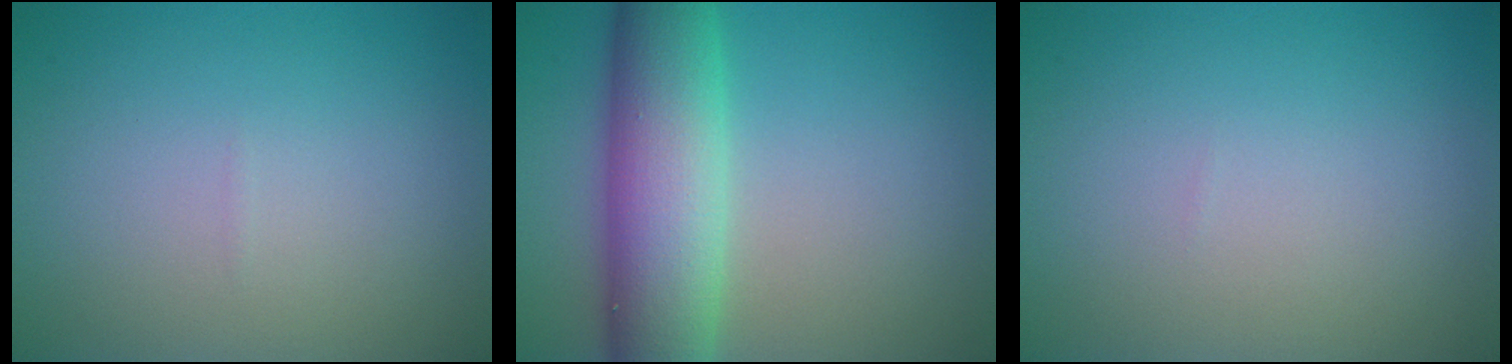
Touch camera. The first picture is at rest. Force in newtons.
{"total": 9.2, "press": 9.2, "slide": 0.3}
{"total": 0.0}